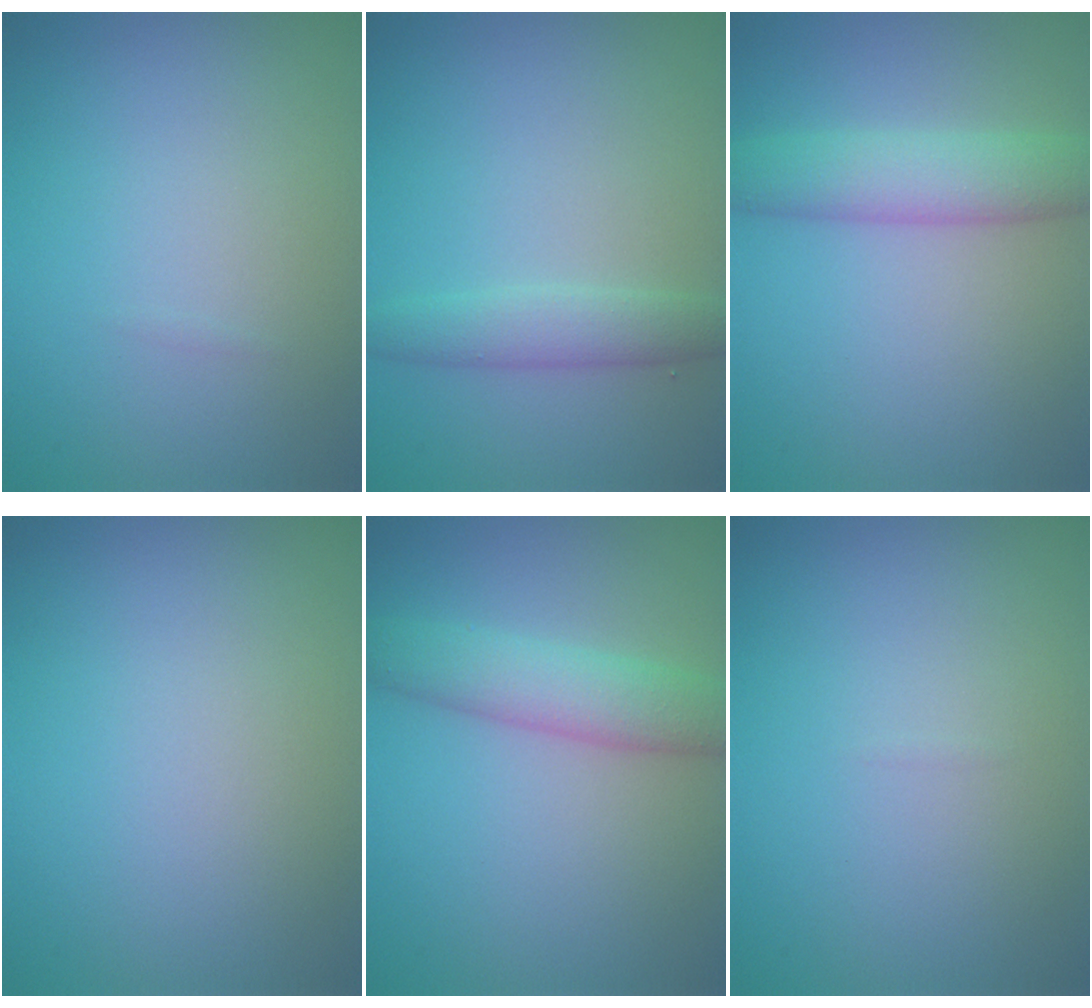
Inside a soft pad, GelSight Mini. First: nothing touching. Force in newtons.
{"total": 2.5, "press": 2.5, "slide": 0.2}
{"total": 4.3, "press": 4.3, "slide": 0.1}
{"total": 0.0}
{"total": 4.1, "press": 4.1, "slide": 0.1}
{"total": 0.0}